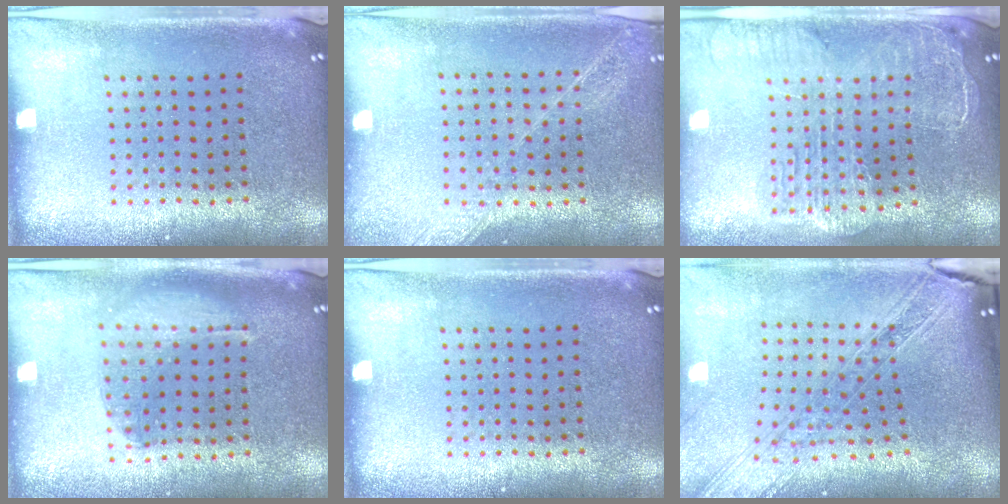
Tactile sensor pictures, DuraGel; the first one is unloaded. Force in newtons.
{"total": 1.3, "press": 1.3, "slide": 0.4}
{"total": 2.3, "press": 2.0, "slide": 1.1}
{"total": 1.4, "press": 1.4, "slide": 0.4}
{"total": 0.0}
{"total": 2.3, "press": 1.9, "slide": 1.3}